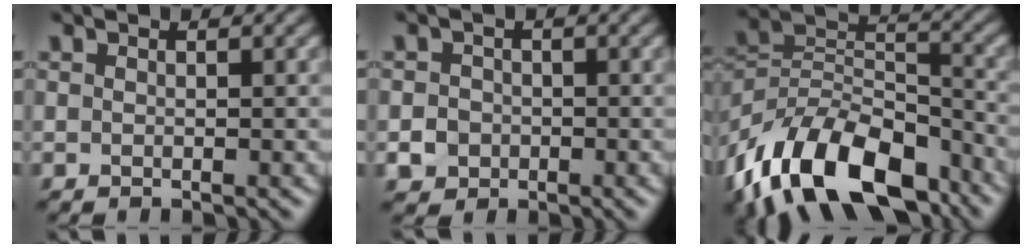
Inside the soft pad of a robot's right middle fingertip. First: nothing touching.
{"total": 2.3, "force": [-0.7, 2.0, 0.6], "torque": [0.000, -0.002, -0.013]}
{"total": 14.9, "force": [-9.4, 7.7, 8.6], "torque": [-0.175, 0.011, -0.181]}